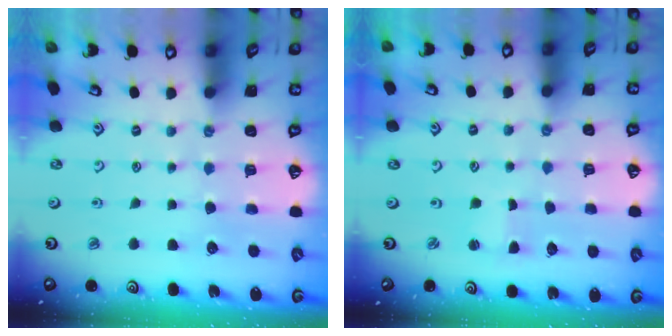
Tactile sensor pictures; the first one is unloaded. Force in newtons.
{"total": 1.4, "press": 1.3, "slide": 0.2}